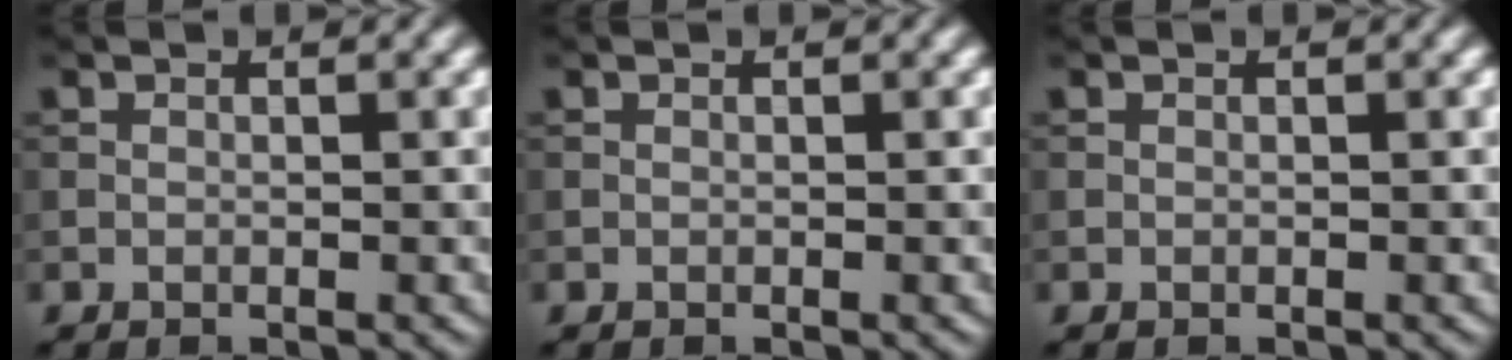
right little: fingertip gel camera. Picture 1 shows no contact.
{"total": 0.0}
{"total": 0.0}